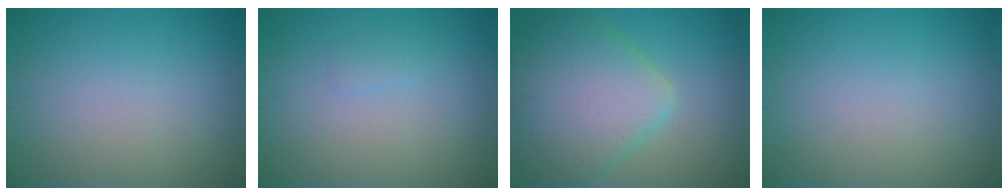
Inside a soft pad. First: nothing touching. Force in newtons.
{"total": 0.7, "press": 0.7, "slide": 0.1}
{"total": 8.3, "press": 8.3, "slide": 0.3}
{"total": 0.0}